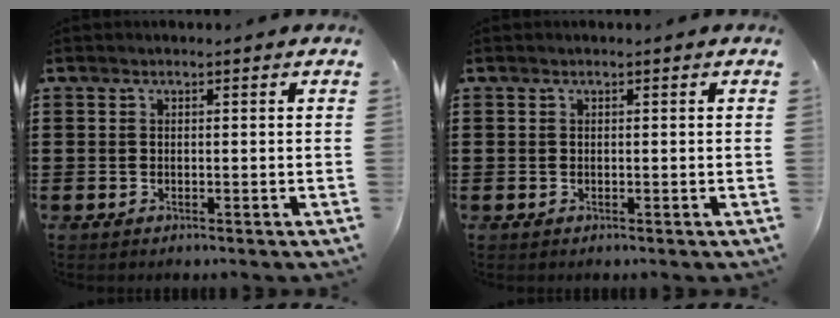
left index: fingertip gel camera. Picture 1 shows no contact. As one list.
[{"total": 0.0}]